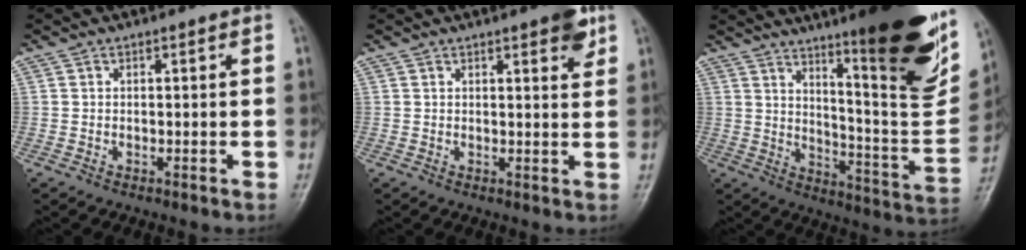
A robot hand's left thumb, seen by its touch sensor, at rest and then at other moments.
{"total": 4.3, "force": [2.5, 1.2, 3.2], "torque": [-0.033, -0.012, 0.028]}
{"total": 24.9, "force": [14.5, 4.5, 19.7], "torque": [-0.245, -0.077, 0.219]}